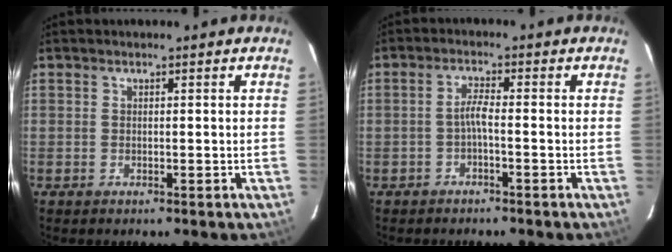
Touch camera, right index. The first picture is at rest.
{"total": 2.1, "force": [-1.1, 0.0, 1.8], "torque": [-0.040, 0.005, -0.022]}